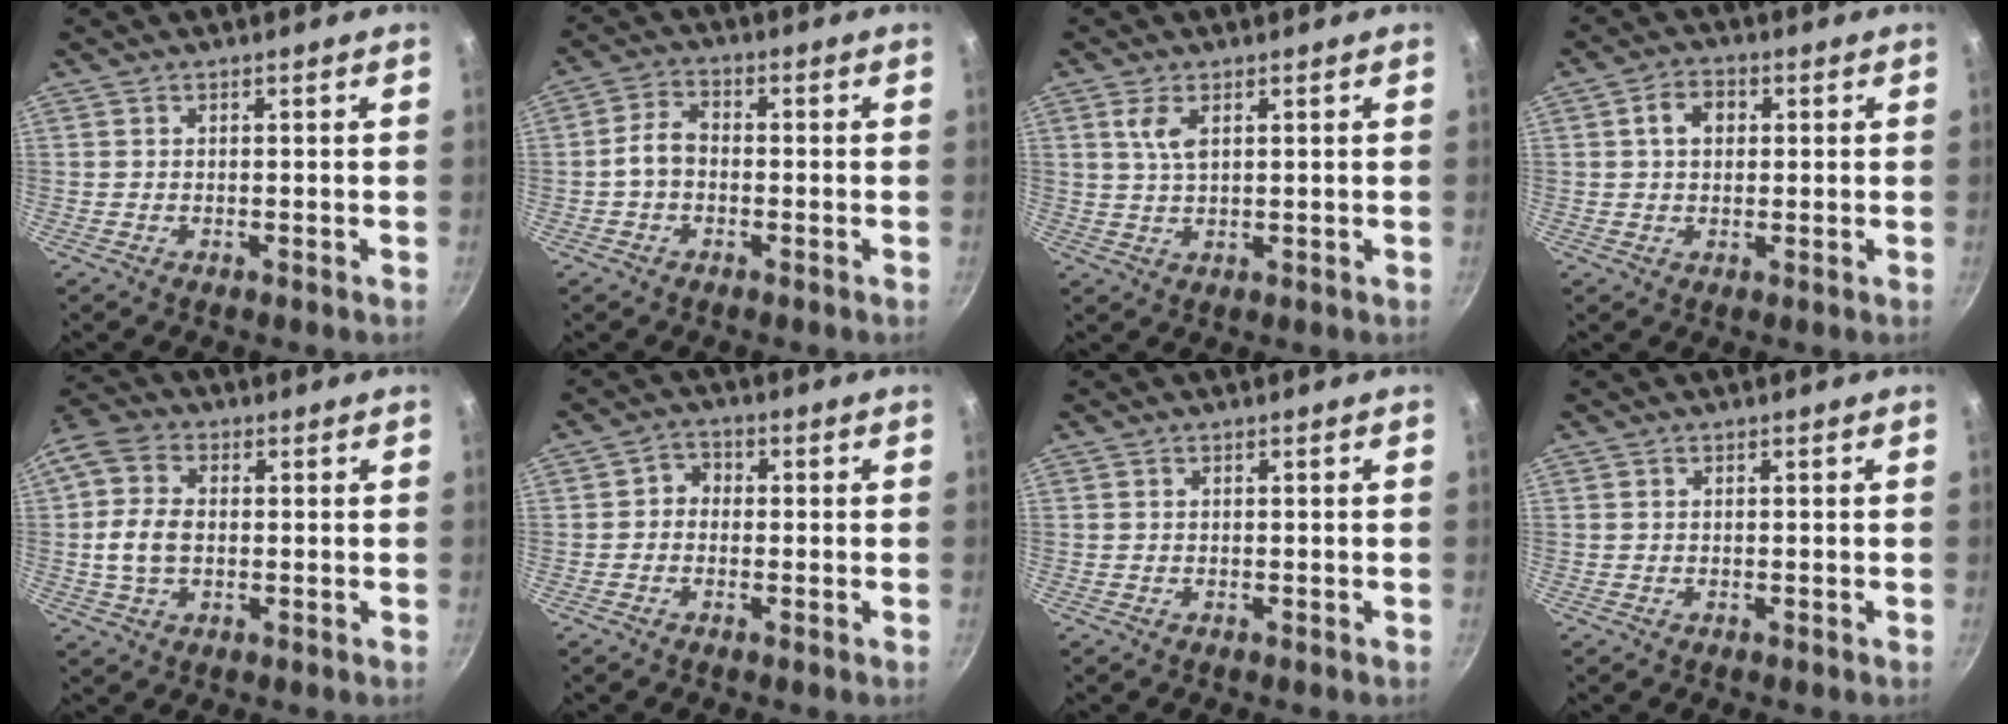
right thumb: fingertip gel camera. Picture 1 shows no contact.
{"total": 4.7, "force": [-1.0, 3.3, 3.2], "torque": [-0.055, 0.025, -0.028]}
{"total": 4.0, "force": [1.5, 1.7, 3.2], "torque": [-0.063, -0.006, 0.032]}
{"total": 5.1, "force": [1.1, 3.7, 3.3], "torque": [-0.038, 0.009, 0.011]}
{"total": 9.4, "force": [0.2, 6.6, 6.7], "torque": [-0.129, 0.015, -0.008]}
{"total": 3.0, "force": [-0.4, 2.6, 1.4], "torque": [-0.008, 0.010, -0.018]}
{"total": 0.0}
{"total": 0.0}